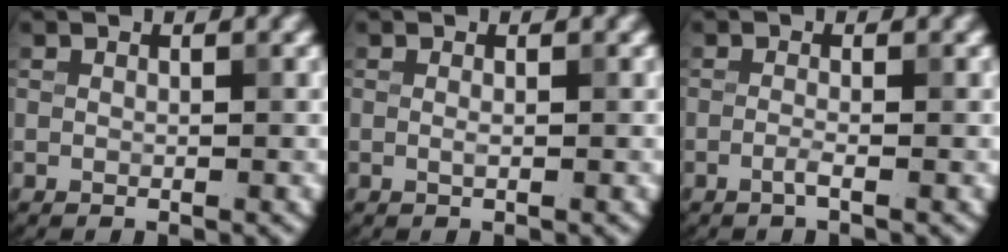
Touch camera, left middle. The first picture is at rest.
{"total": 0.5, "force": [0.0, 0.1, 0.5], "torque": [-0.011, 0.000, 0.000]}
{"total": 1.1, "force": [-0.5, 0.2, 1.0], "torque": [-0.017, 0.001, -0.015]}